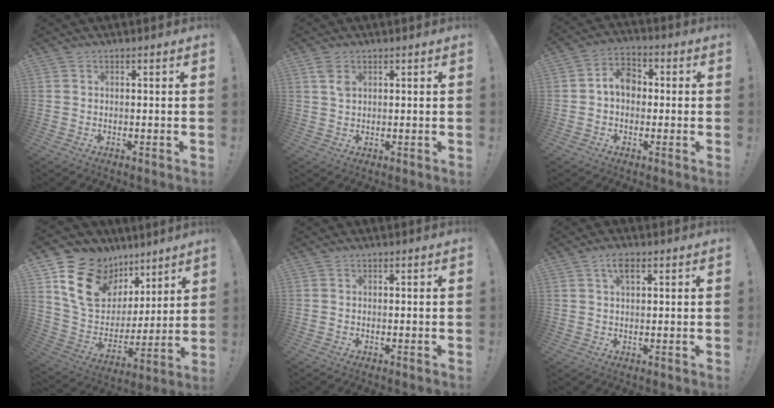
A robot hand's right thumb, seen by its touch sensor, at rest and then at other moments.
{"total": 3.2, "force": [1.7, 1.8, 2.0], "torque": [-0.037, 0.000, 0.029]}
{"total": 7.6, "force": [0.4, 5.8, 5.0], "torque": [-0.072, 0.014, 0.007]}
{"total": 19.6, "force": [10.6, 13.8, 9.0], "torque": [-0.142, -0.052, 0.211]}
{"total": 0.0}
{"total": 3.9, "force": [1.9, 1.7, 3.0], "torque": [-0.051, 0.000, 0.030]}